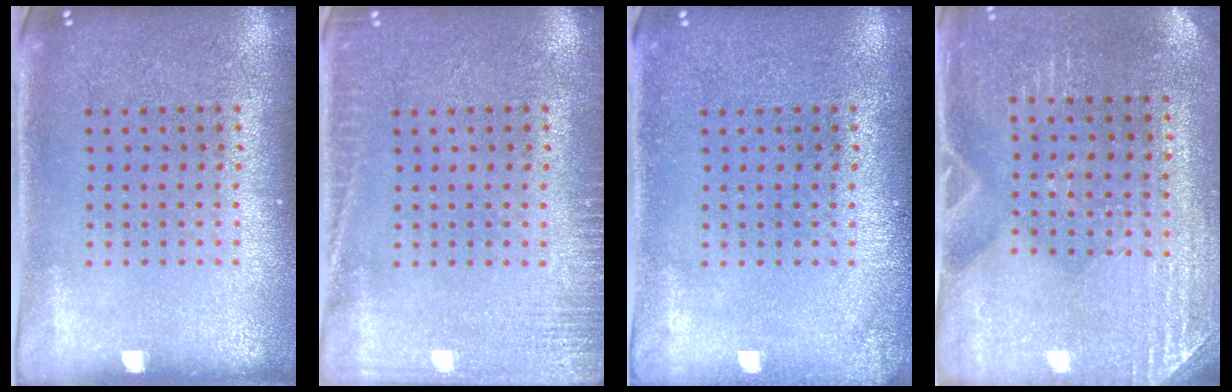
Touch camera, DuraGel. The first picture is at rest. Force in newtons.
{"total": 2.4, "press": 2.4, "slide": 0.4}
{"total": 0.9, "press": 0.9, "slide": 0.1}
{"total": 2.9, "press": 2.8, "slide": 0.9}